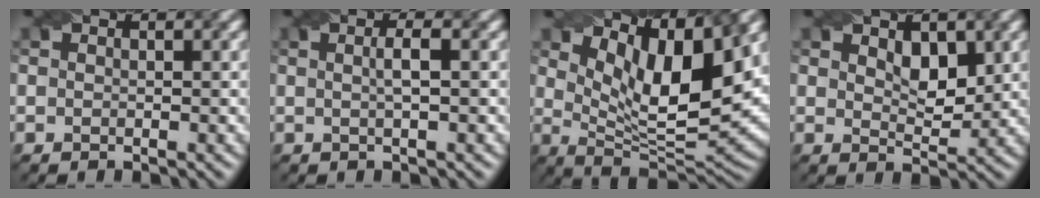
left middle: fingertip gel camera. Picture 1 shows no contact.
{"total": 1.9, "force": [0.1, 0.4, 1.8], "torque": [-0.026, 0.002, 0.000]}
{"total": 10.0, "force": [5.0, 3.3, 8.0], "torque": [-0.140, -0.008, 0.090]}
{"total": 2.7, "force": [1.4, 1.4, 1.8], "torque": [-0.032, -0.007, 0.028]}